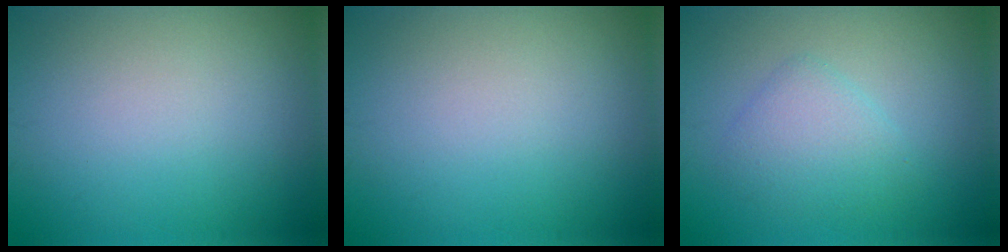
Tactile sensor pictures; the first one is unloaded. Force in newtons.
{"total": 0.0}
{"total": 2.7, "press": 2.7, "slide": 0.0}